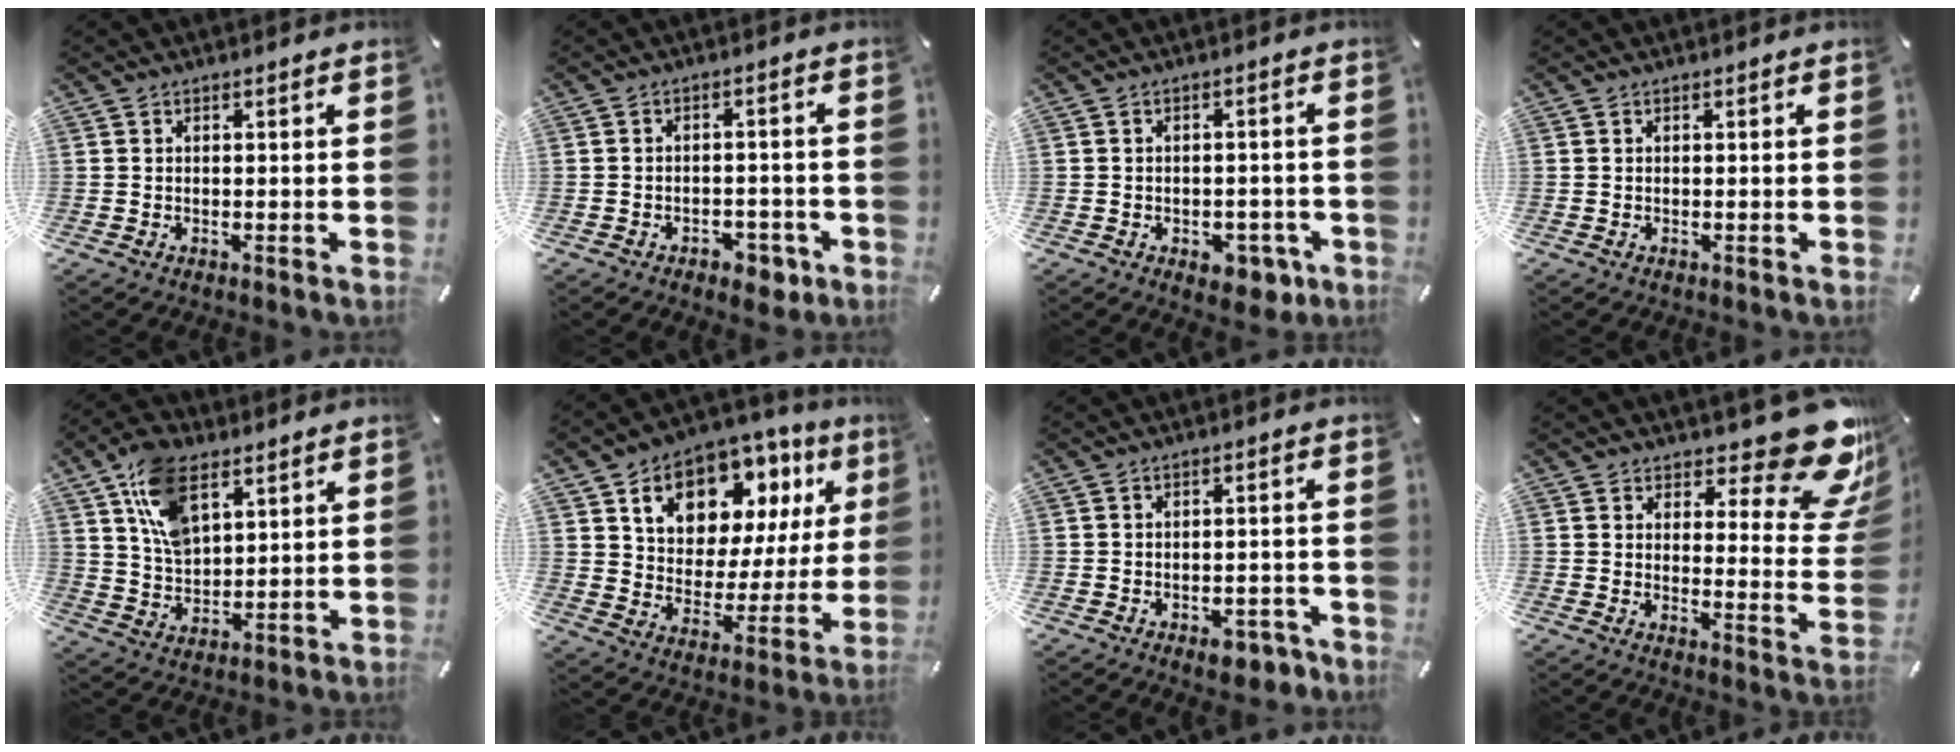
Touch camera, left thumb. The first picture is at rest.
{"total": 4.6, "force": [-2.9, 2.9, 2.0], "torque": [-0.027, 0.018, -0.050]}
{"total": 6.3, "force": [-2.7, 4.0, 4.1], "torque": [-0.050, 0.017, -0.043]}
{"total": 0.0}
{"total": 12.2, "force": [6.2, 7.2, 7.6], "torque": [-0.160, -0.012, 0.115]}
{"total": 13.8, "force": [8.7, 9.0, 5.9], "torque": [-0.104, -0.056, 0.153]}
{"total": 5.1, "force": [-3.2, 2.7, 2.9], "torque": [-0.039, 0.024, -0.055]}
{"total": 16.3, "force": [11.2, 6.3, 10.1], "torque": [-0.121, -0.090, 0.190]}